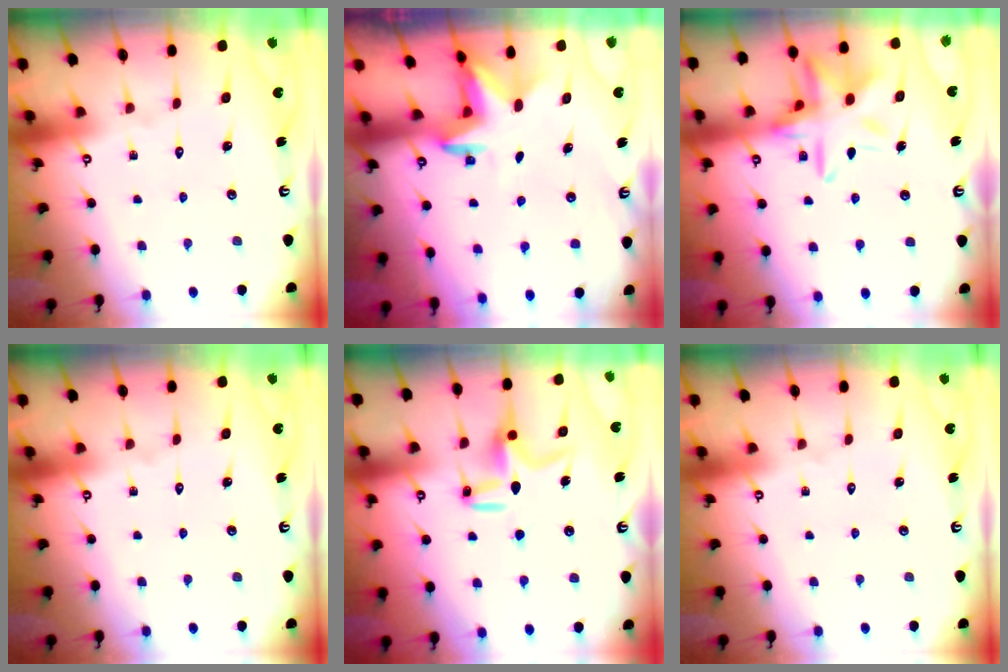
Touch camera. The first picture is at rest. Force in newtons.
{"total": 3.0, "press": 2.9, "slide": 0.8}
{"total": 15.5, "press": 15.4, "slide": 1.3}
{"total": 0.0}
{"total": 10.6, "press": 10.6, "slide": 0.4}
{"total": 0.0}